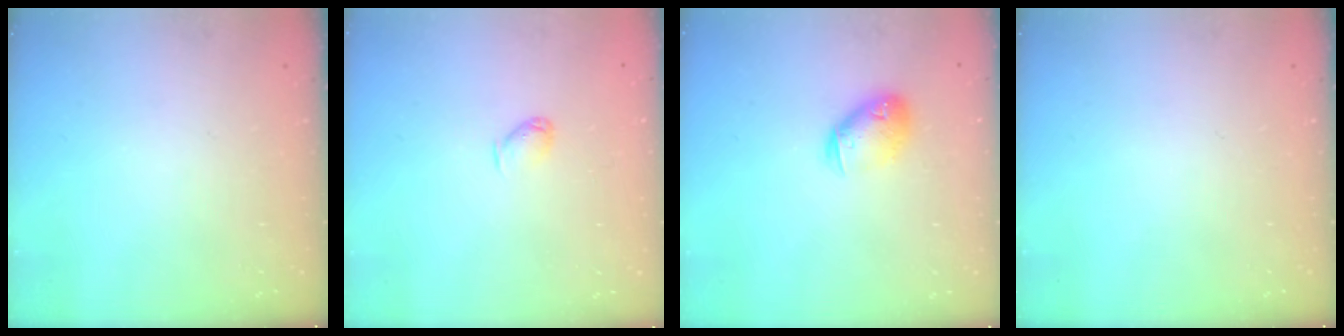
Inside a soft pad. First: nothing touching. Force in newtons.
{"total": 4.0, "press": 3.9, "slide": 0.7}
{"total": 10.6, "press": 10.4, "slide": 1.7}
{"total": 0.0}